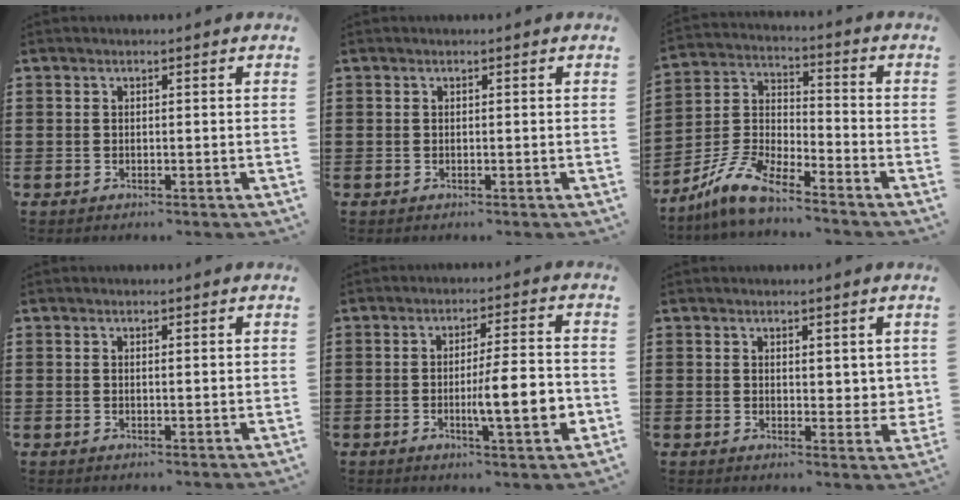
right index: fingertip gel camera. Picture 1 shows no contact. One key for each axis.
{"total": 0.0}
{"total": 8.3, "fx": -6.9, "fy": 2.0, "fz": 4.3, "tx": -0.124, "ty": -0.001, "tz": -0.143}
{"total": 0.6, "fx": 0.3, "fy": 0.1, "fz": 0.5, "tx": -0.011, "ty": 0.001, "tz": 0.006}
{"total": 9.4, "fx": -1.9, "fy": 1.6, "fz": 9.1, "tx": -0.131, "ty": -0.009, "tz": -0.032}
{"total": 3.6, "fx": 2.8, "fy": 2.1, "fz": 1.0, "tx": -0.013, "ty": -0.005, "tz": 0.050}